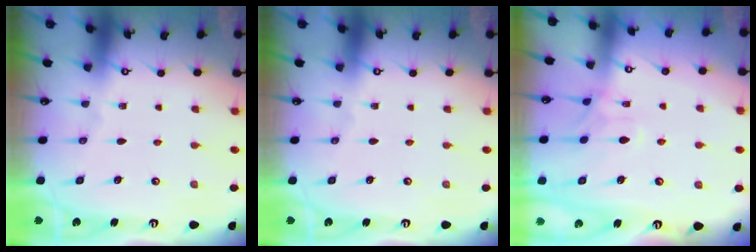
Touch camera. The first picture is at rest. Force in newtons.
{"total": 0.0}
{"total": 1.0, "press": 0.5, "slide": 0.8}